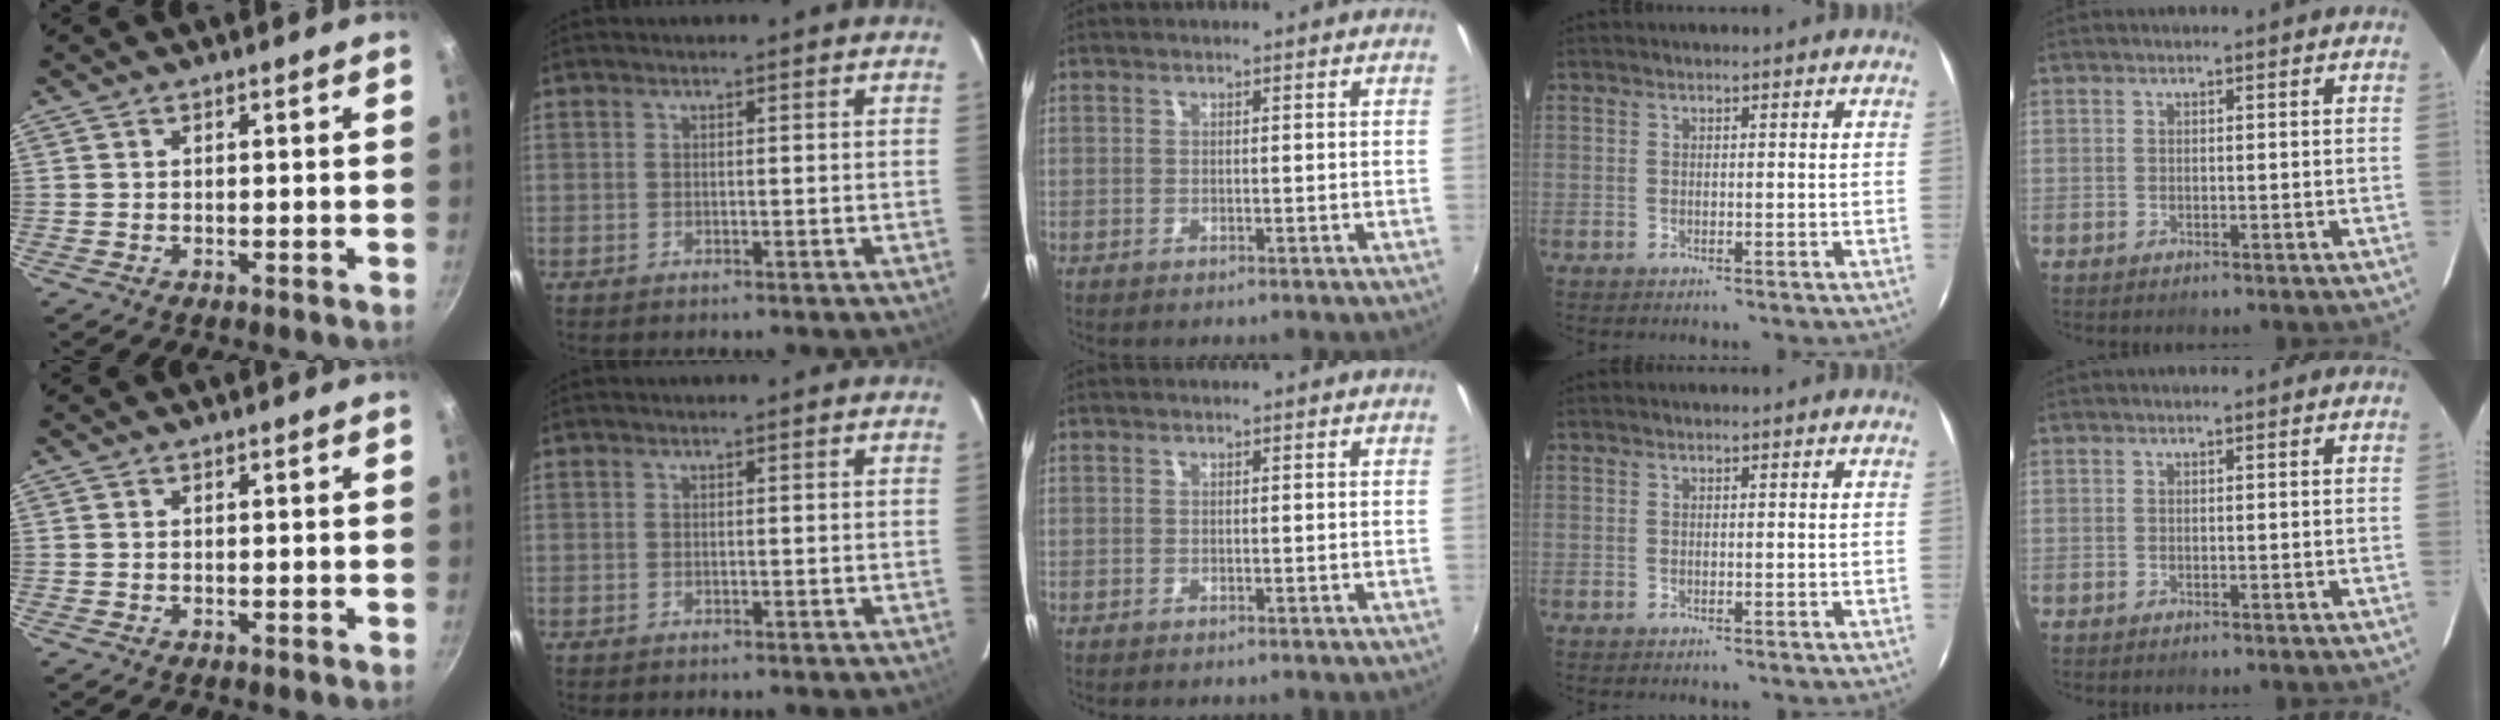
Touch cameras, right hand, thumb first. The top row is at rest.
{}